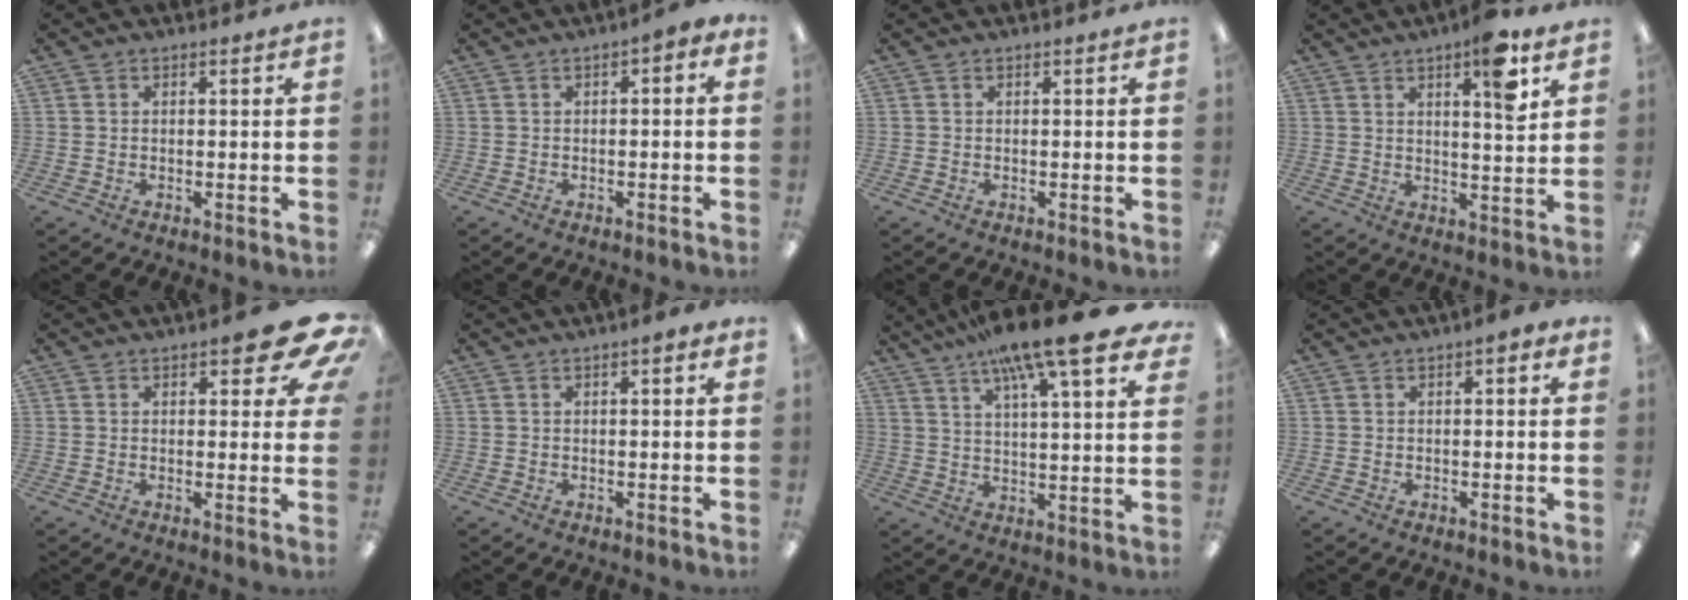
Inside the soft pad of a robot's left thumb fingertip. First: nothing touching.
{"total": 1.8, "force": [-0.9, 0.8, 1.3], "torque": [-0.023, 0.006, -0.019]}
{"total": 0.0}
{"total": 9.1, "force": [5.6, 1.9, 6.9], "torque": [-0.090, -0.031, 0.085]}
{"total": 10.3, "force": [5.3, 4.4, 7.6], "torque": [-0.091, -0.021, 0.090]}
{"total": 1.8, "force": [0.7, 0.5, 1.6], "torque": [-0.027, 0.003, 0.008]}
{"total": 18.5, "force": [13.0, 3.7, 12.7], "torque": [-0.205, -0.073, 0.207]}
{"total": 1.8, "force": [0.4, 0.7, 1.6], "torque": [-0.025, 0.003, 0.003]}